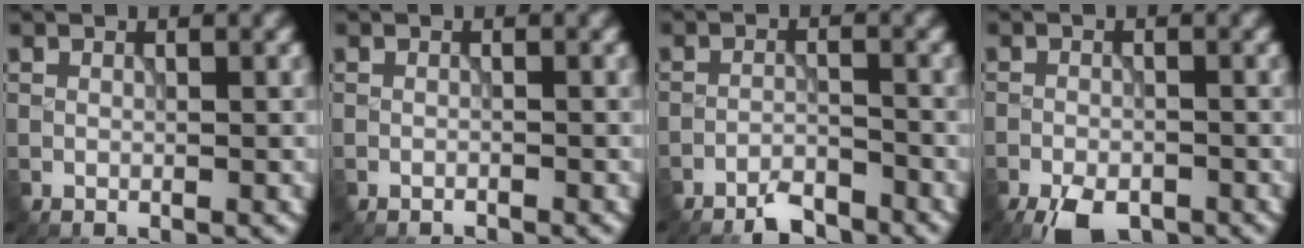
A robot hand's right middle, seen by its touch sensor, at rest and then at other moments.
{"total": 0.6, "force": [-0.5, -0.1, -0.2], "torque": [0.004, -0.003, -0.009]}
{"total": 3.3, "force": [-3.0, 0.6, 1.1], "torque": [-0.015, -0.002, -0.059]}
{"total": 4.1, "force": [-3.1, 1.7, 2.2], "torque": [-0.033, -0.008, -0.055]}